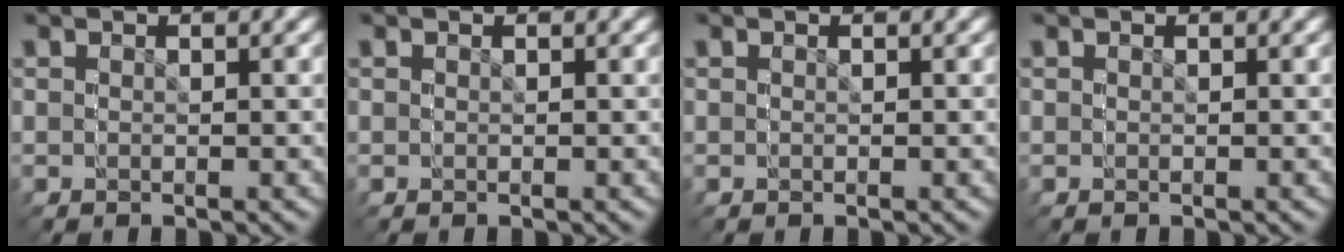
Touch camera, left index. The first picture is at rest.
{"total": 0.0}
{"total": 0.0}
{"total": 0.0}